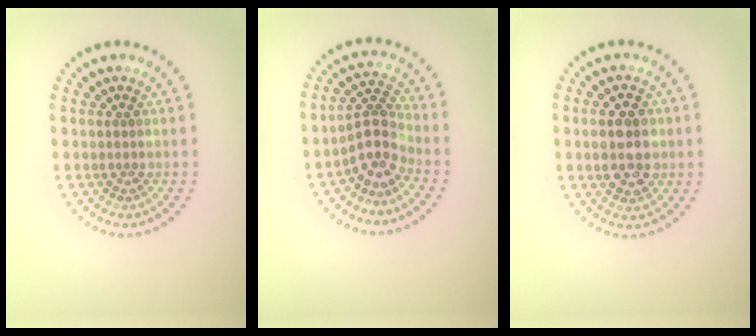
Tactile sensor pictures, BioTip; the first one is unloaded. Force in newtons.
{"total": 3.1, "press": 2.4, "slide": 2.0}
{"total": 4.4, "press": 4.4, "slide": 0.4}